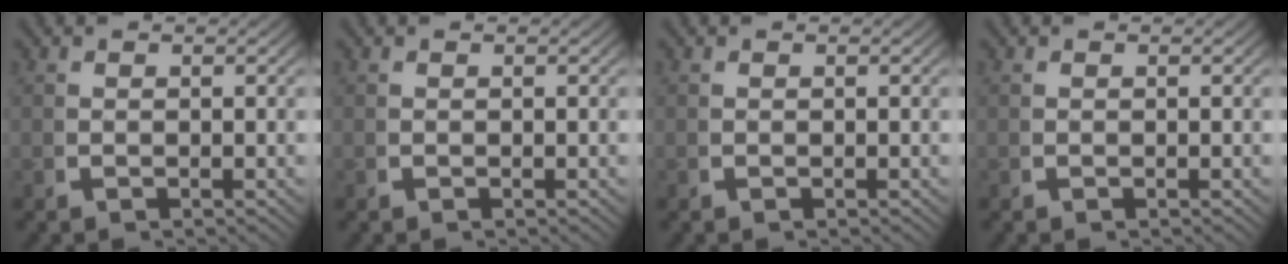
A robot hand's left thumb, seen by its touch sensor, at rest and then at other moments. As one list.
[{"total": 0.0}, {"total": 0.0}, {"total": 0.0}]